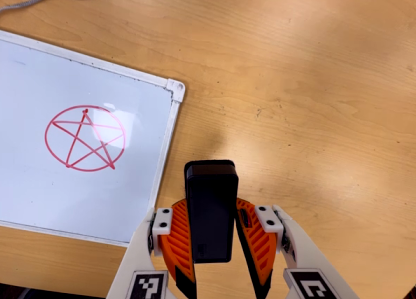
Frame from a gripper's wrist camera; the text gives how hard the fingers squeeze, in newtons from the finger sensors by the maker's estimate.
{"total": 6.6, "left": 5.3, "right": 8.0}